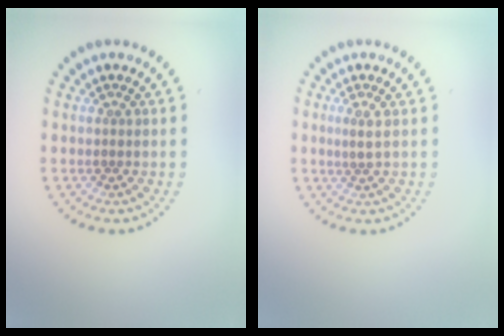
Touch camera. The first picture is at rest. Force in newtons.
{"total": 1.2, "press": 0.9, "slide": 0.9}